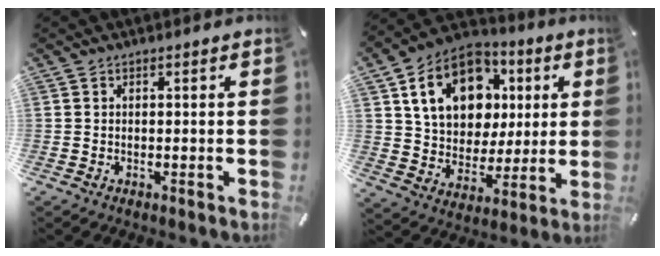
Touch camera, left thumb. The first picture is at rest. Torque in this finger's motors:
{"motor_torque": [2.50, 2.50, 1.66, -1.11, 0.29]}